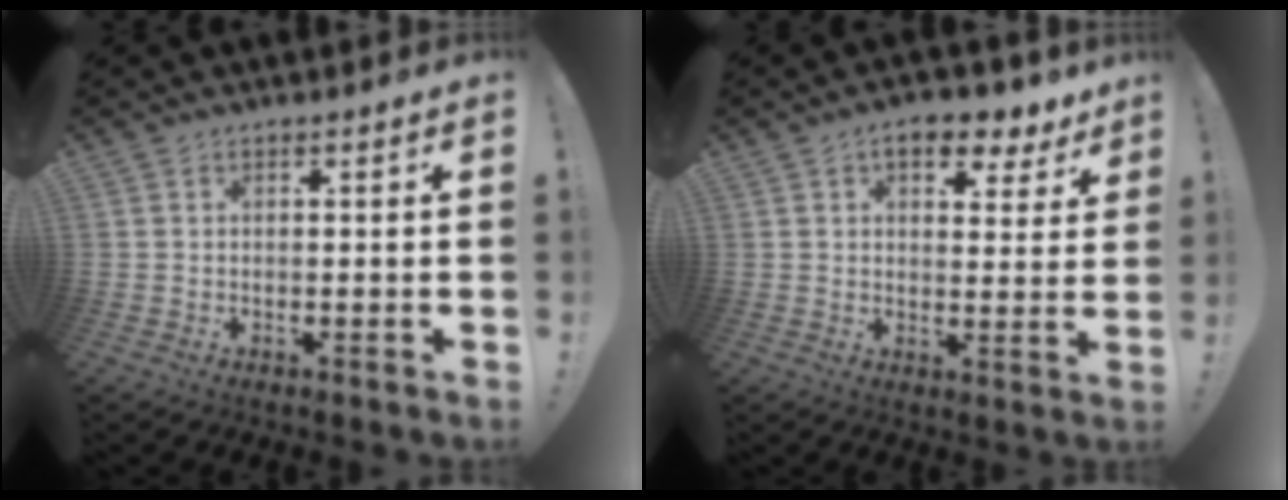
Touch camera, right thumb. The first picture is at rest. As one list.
[{"total": 8.3, "force": [5.4, 3.8, 5.0], "torque": [-0.064, -0.025, 0.094]}]